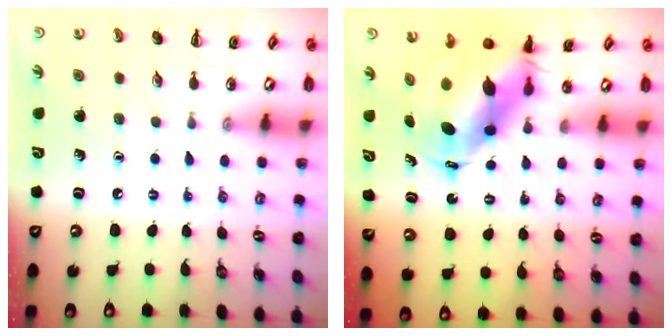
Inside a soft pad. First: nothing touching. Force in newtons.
{"total": 7.7, "press": 7.4, "slide": 2.3}